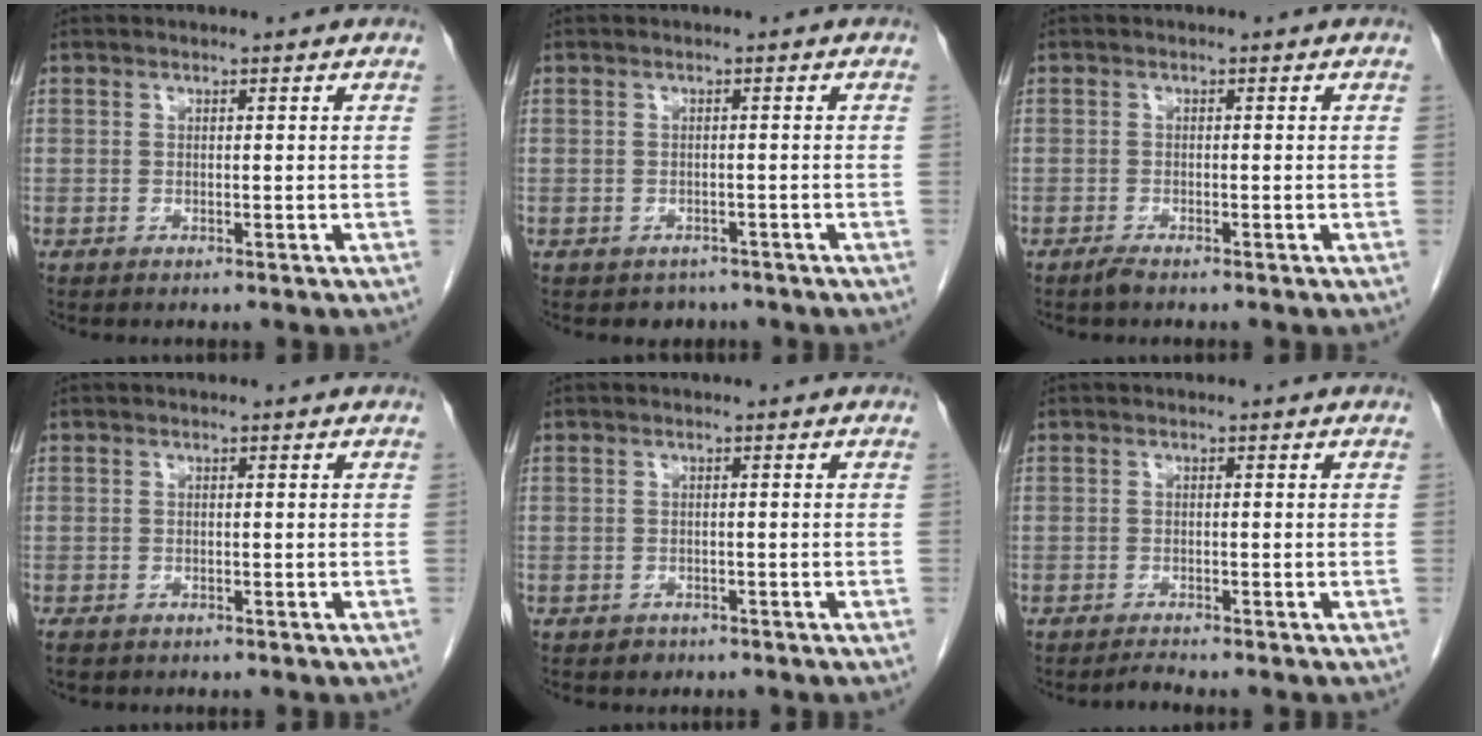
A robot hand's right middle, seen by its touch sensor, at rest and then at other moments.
{"total": 2.4, "force": [-1.9, 1.5, 0.0], "torque": [-0.011, 0.002, -0.027]}
{"total": 1.0, "force": [-0.9, 0.0, 0.5], "torque": [-0.015, -0.002, -0.016]}
{"total": 1.8, "force": [-1.3, 0.9, 0.8], "torque": [-0.017, -0.003, -0.018]}
{"total": 1.2, "force": [-0.8, 0.9, 0.0], "torque": [-0.004, 0.002, -0.011]}
{"total": 1.1, "force": [-1.0, -0.5, 0.1], "torque": [-0.008, -0.007, -0.016]}